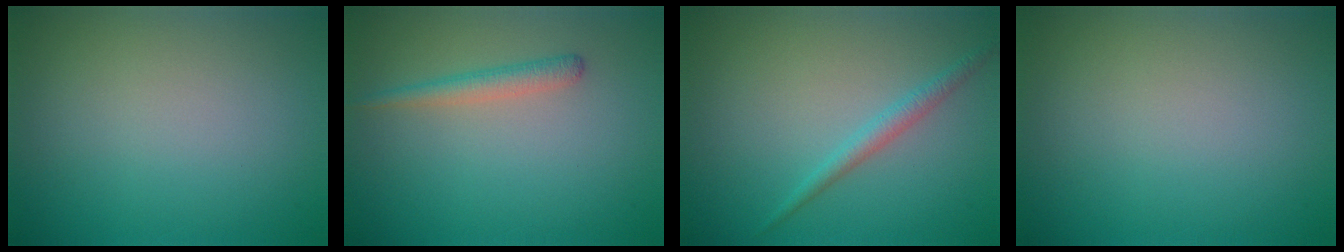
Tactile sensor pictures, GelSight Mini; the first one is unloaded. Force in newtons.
{"total": 1.7, "press": 1.7, "slide": 0.1}
{"total": 1.6, "press": 1.6, "slide": 0.1}
{"total": 0.0}